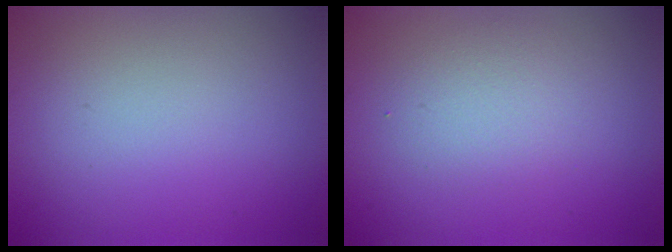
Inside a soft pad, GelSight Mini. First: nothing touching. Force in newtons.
{"total": 2.2, "press": 2.2, "slide": 0.1}